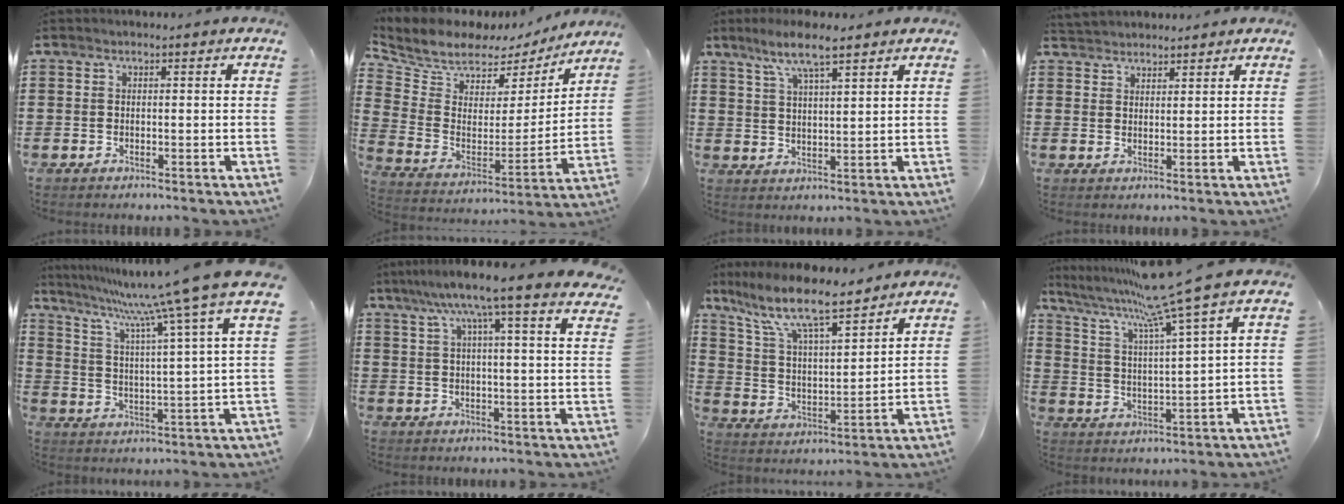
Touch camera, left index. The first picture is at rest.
{"total": 7.0, "force": [6.0, 3.5, 0.9], "torque": [-0.062, -0.043, 0.105]}
{"total": 6.4, "force": [4.8, 0.8, 4.1], "torque": [-0.093, -0.001, 0.084]}
{"total": 2.4, "force": [2.3, 0.6, -0.5], "torque": [0.001, -0.002, 0.044]}
{"total": 11.2, "force": [9.4, -1.5, 5.8], "torque": [-0.142, -0.067, 0.146]}
{"total": 9.0, "force": [6.8, -0.1, 6.0], "torque": [-0.129, -0.025, 0.110]}
{"total": 9.9, "force": [7.9, 1.7, 5.6], "torque": [-0.139, -0.038, 0.135]}
{"total": 10.7, "force": [8.3, -1.0, 6.6], "torque": [-0.150, -0.048, 0.130]}